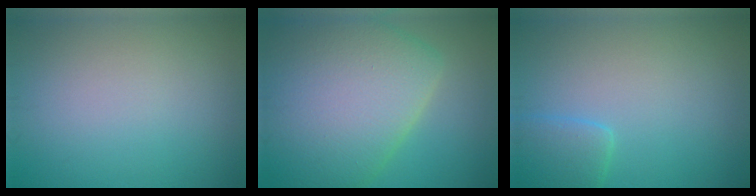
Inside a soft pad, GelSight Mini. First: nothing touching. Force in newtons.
{"total": 12.7, "press": 12.7, "slide": 0.6}
{"total": 2.6, "press": 2.6, "slide": 0.2}